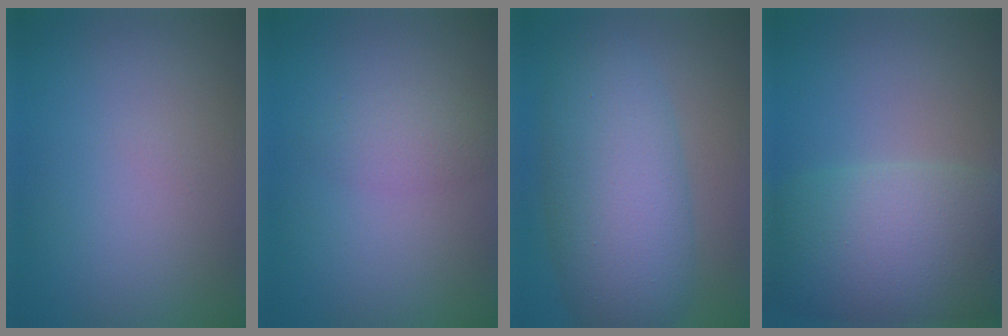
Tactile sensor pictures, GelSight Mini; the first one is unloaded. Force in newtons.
{"total": 1.7, "press": 1.7, "slide": 0.1}
{"total": 8.7, "press": 8.7, "slide": 0.5}
{"total": 9.8, "press": 9.8, "slide": 0.5}